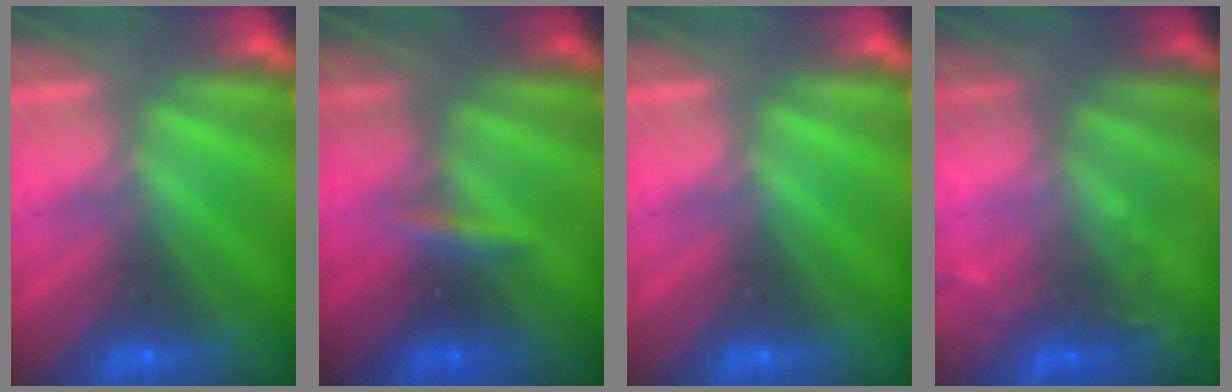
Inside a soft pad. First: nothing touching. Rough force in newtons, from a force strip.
{"total": 2.4}
{"total": 0.0}
{"total": 2.2}